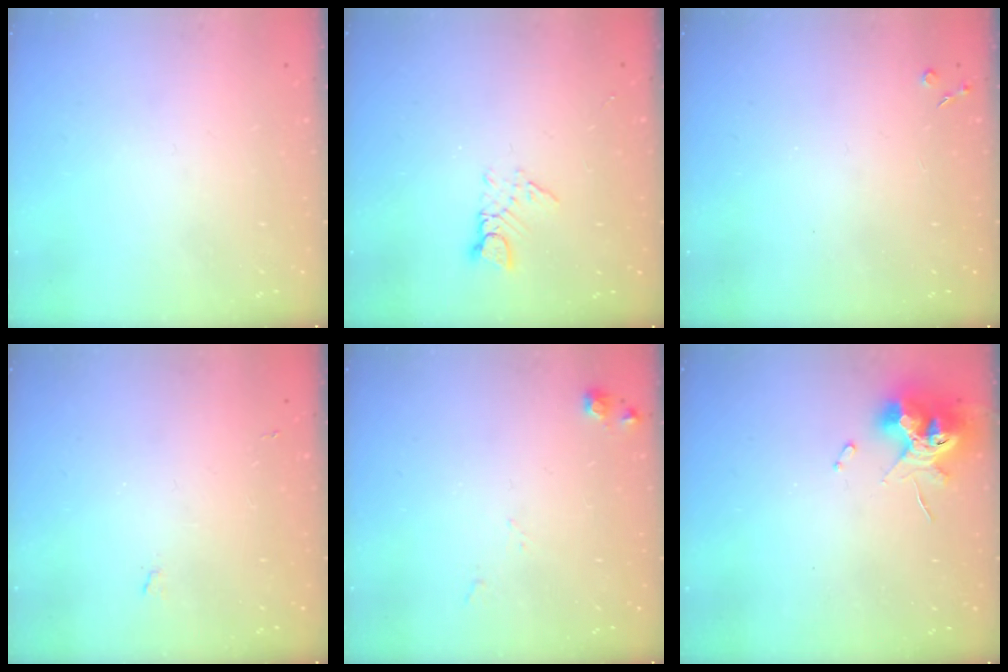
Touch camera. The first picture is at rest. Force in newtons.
{"total": 2.6, "press": 2.6, "slide": 0.3}
{"total": 2.8, "press": 2.8, "slide": 0.5}
{"total": 3.8, "press": 3.8, "slide": 0.6}
{"total": 6.6, "press": 6.5, "slide": 1.1}
{"total": 11.4, "press": 11.3, "slide": 1.1}